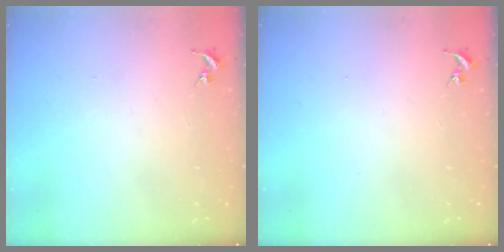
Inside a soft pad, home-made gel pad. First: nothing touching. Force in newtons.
{"total": 0.0}